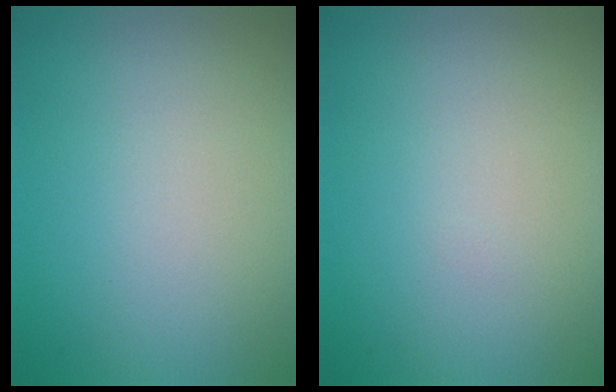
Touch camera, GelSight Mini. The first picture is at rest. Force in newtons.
{"total": 0.0}